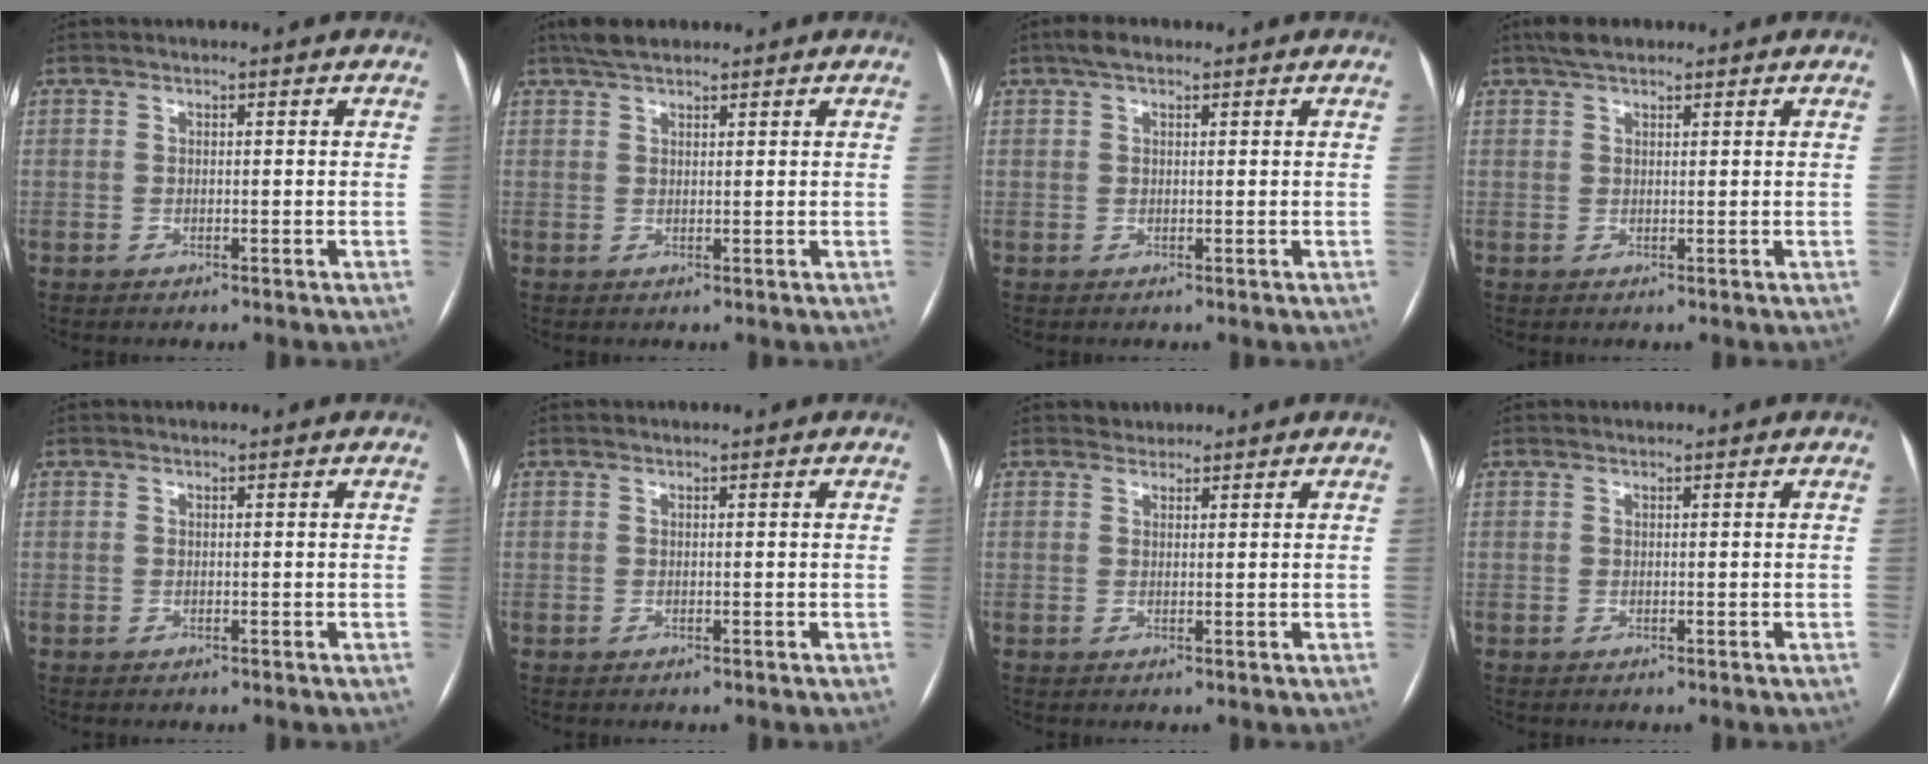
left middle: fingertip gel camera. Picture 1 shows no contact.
{"total": 3.5, "force": [2.9, 1.2, 1.7], "torque": [-0.035, 0.018, 0.053]}
{"total": 2.5, "force": [1.6, 1.0, 1.6], "torque": [-0.032, 0.020, 0.028]}
{"total": 3.3, "force": [2.5, 1.2, 1.7], "torque": [-0.035, 0.018, 0.044]}
{"total": 0.0}
{"total": 0.0}
{"total": 1.1, "force": [0.9, 0.5, -0.4], "torque": [0.006, 0.005, 0.012]}
{"total": 0.0}